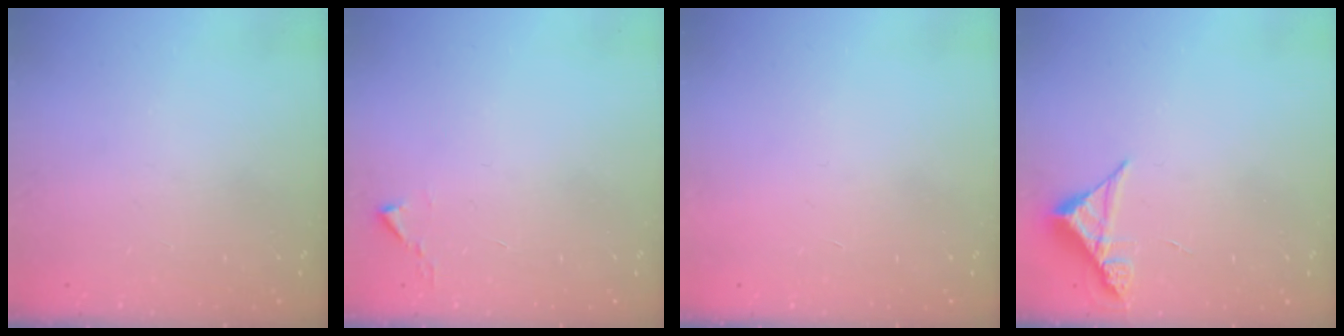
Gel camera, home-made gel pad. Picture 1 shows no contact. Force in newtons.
{"total": 2.4, "press": 2.4, "slide": 0.3}
{"total": 1.5, "press": 1.5, "slide": 0.1}
{"total": 4.9, "press": 4.9, "slide": 0.4}